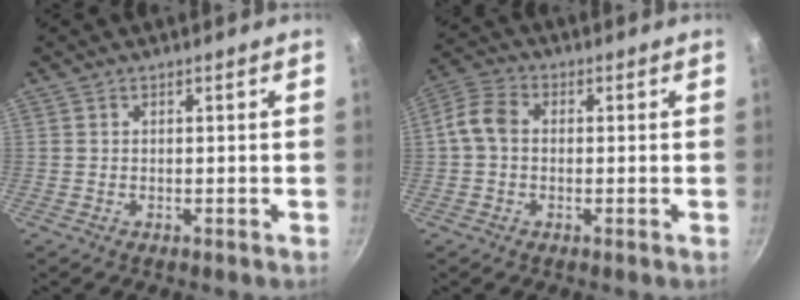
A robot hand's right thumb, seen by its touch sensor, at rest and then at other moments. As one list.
[{"total": 5.7, "force": [-0.3, 4.4, 3.7], "torque": [-0.073, 0.021, -0.022]}]